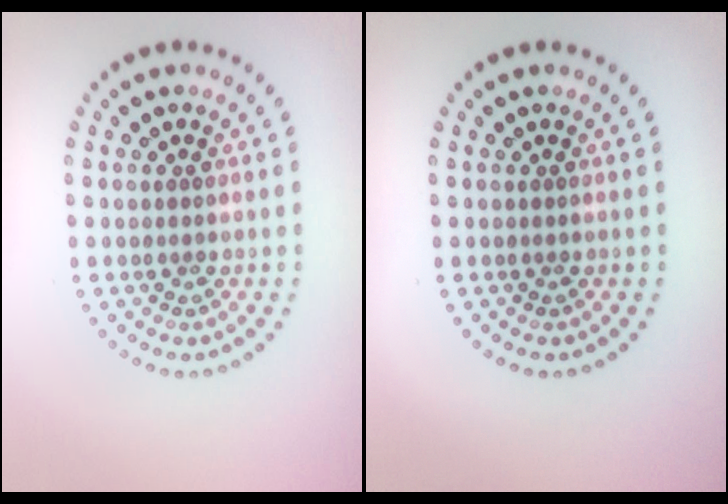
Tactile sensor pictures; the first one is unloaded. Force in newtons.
{"total": 0.0}